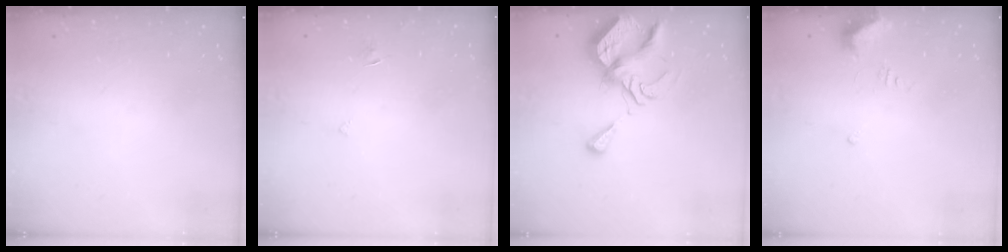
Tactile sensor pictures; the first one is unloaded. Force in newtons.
{"total": 2.5, "press": 2.5, "slide": 0.3}
{"total": 12.1, "press": 12.1, "slide": 0.9}
{"total": 5.1, "press": 5.1, "slide": 0.6}